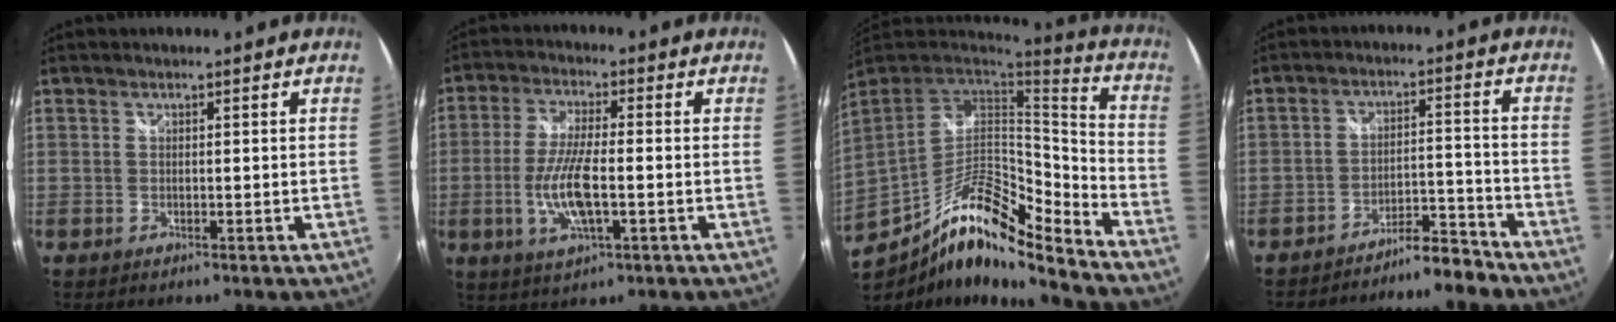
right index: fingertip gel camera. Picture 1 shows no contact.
{"total": 9.9, "force": [-2.3, 2.8, 9.3], "torque": [-0.189, -0.008, -0.044]}
{"total": 17.0, "force": [-11.1, 4.2, 12.2], "torque": [-0.240, -0.008, -0.212]}
{"total": 6.5, "force": [-6.1, 0.9, 2.0], "torque": [-0.035, 0.021, -0.093]}